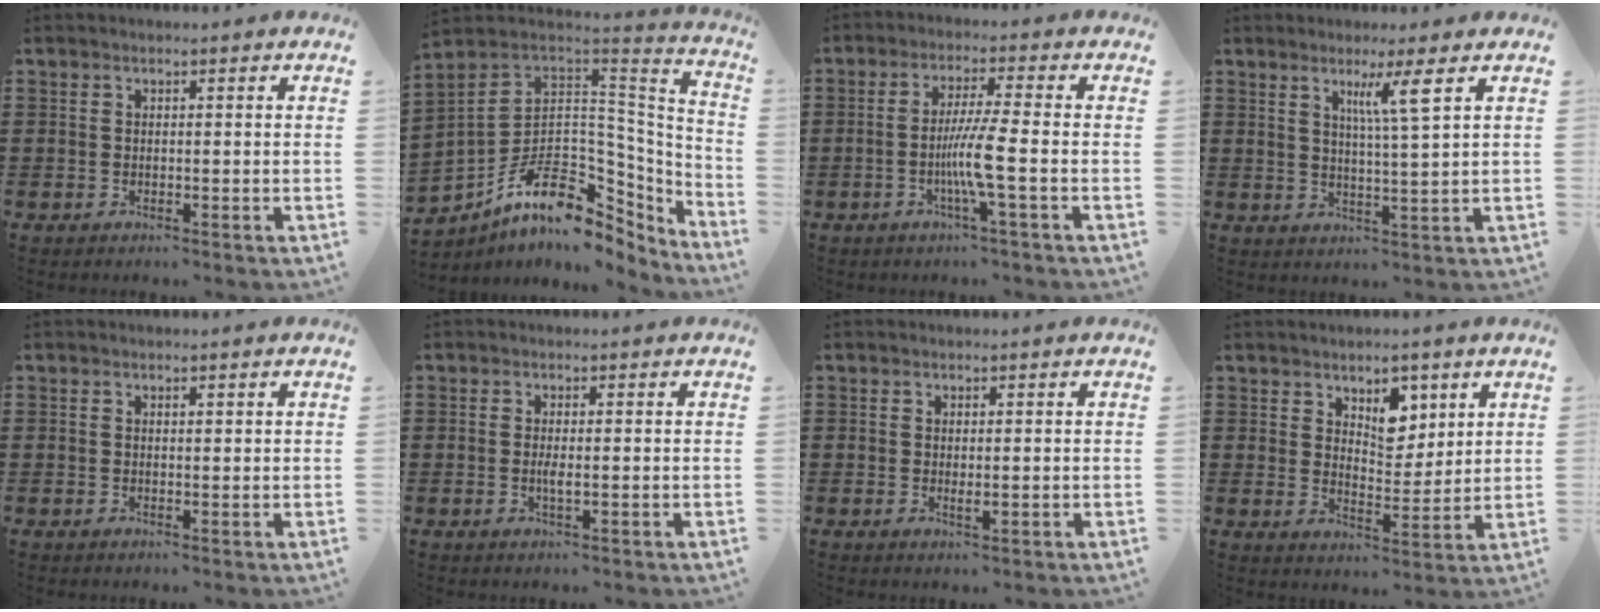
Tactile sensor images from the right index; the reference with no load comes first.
{"total": 14.2, "force": [-5.6, 9.3, 9.0], "torque": [-0.164, 0.004, -0.096]}
{"total": 6.2, "force": [-1.8, -0.6, 5.9], "torque": [-0.115, -0.017, -0.039]}
{"total": 4.7, "force": [2.5, -0.6, 4.0], "torque": [-0.077, -0.006, 0.037]}
{"total": 0.5, "force": [0.4, 0.3, 0.3], "torque": [-0.006, 0.002, 0.007]}
{"total": 1.8, "force": [-0.2, 0.3, 1.7], "torque": [-0.032, -0.003, -0.004]}
{"total": 1.1, "force": [0.1, 0.3, 1.0], "torque": [-0.020, 0.000, 0.002]}
{"total": 5.5, "force": [3.6, 3.4, 2.5], "torque": [-0.041, -0.006, 0.061]}